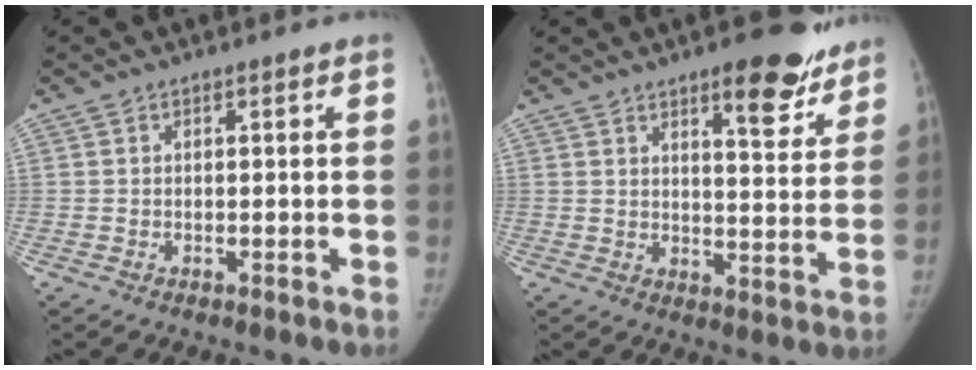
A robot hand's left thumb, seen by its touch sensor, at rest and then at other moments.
{"total": 12.2, "force": [8.2, 4.1, 8.1], "torque": [-0.063, -0.049, 0.110]}